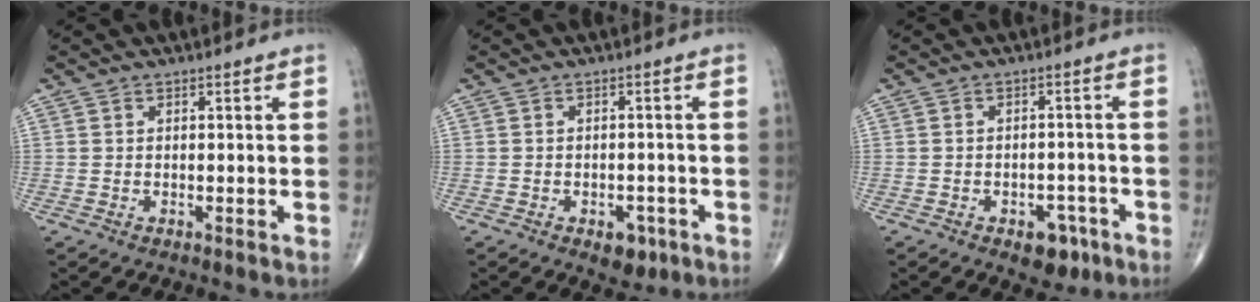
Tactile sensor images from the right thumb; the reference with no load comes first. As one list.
[{"total": 4.4, "force": [-2.2, 2.7, 2.7], "torque": [-0.015, 0.011, -0.023]}, {"total": 5.7, "force": [-3.1, 3.5, 3.2], "torque": [-0.017, 0.022, -0.038]}]